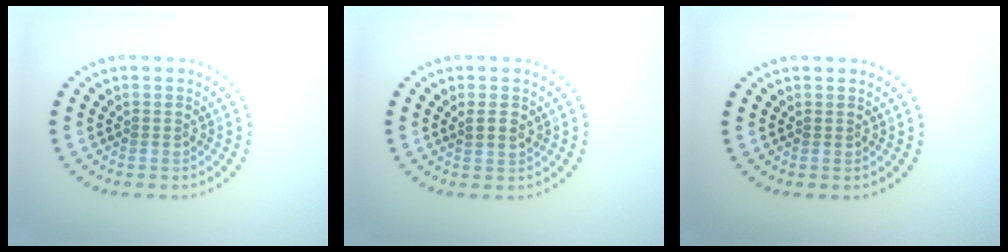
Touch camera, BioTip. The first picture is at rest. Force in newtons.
{"total": 1.1, "press": 1.0, "slide": 0.4}
{"total": 0.0}